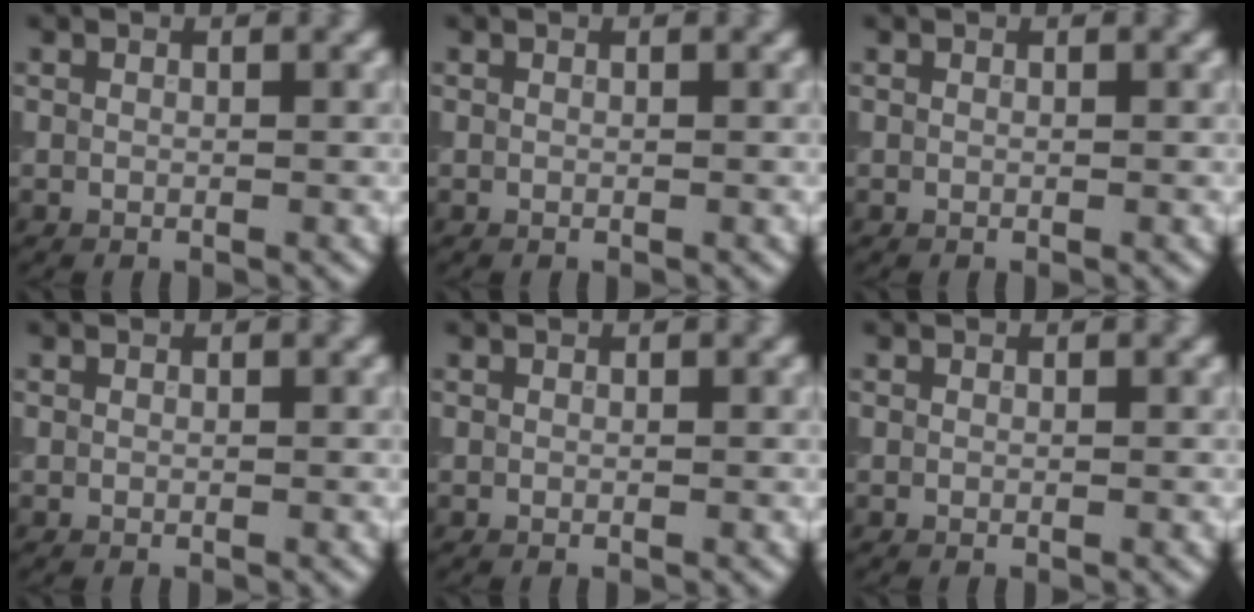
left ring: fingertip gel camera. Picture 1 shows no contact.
{"total": 0.0}
{"total": 0.0}
{"total": 0.0}
{"total": 0.0}
{"total": 0.0}